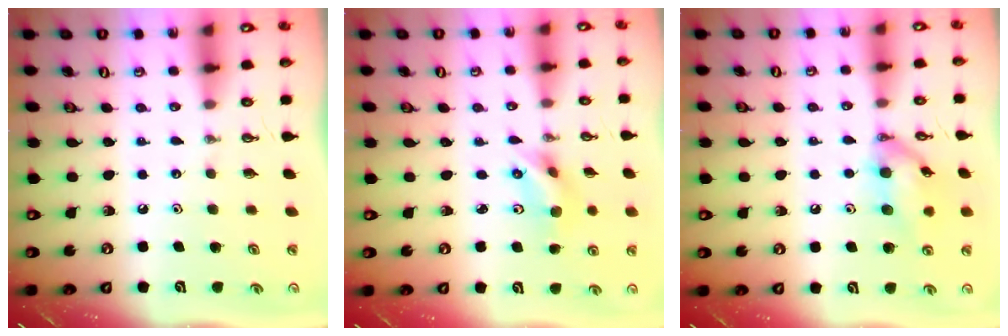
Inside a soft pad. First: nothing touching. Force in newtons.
{"total": 5.6, "press": 4.5, "slide": 3.3}
{"total": 13.3, "press": 13.2, "slide": 0.8}